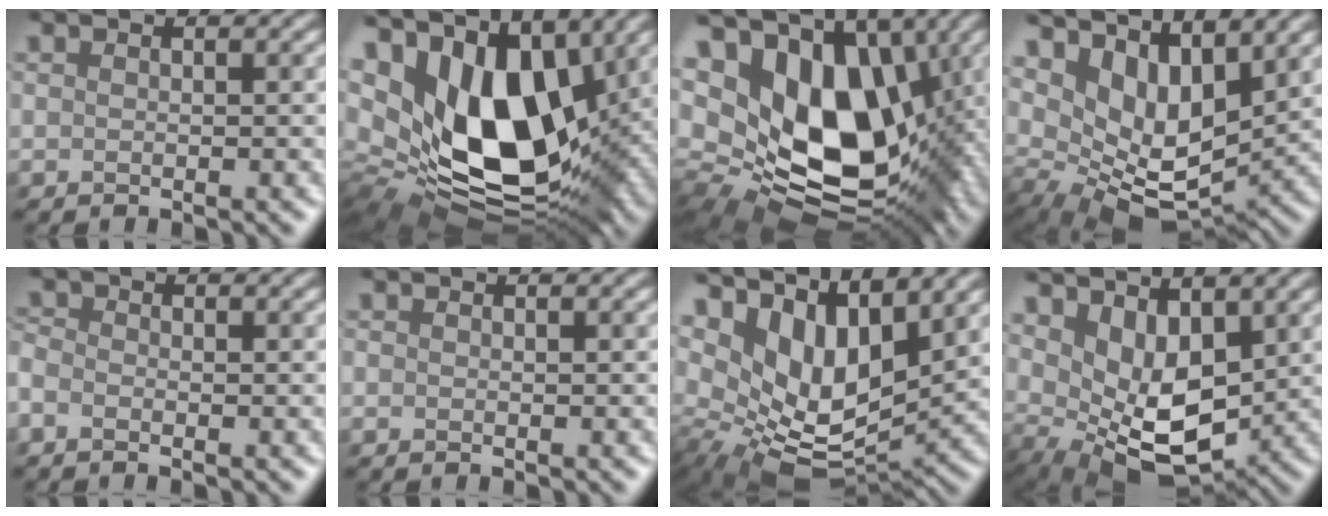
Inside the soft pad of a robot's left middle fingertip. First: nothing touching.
{"total": 16.1, "force": [3.8, 9.4, 12.6], "torque": [-0.235, -0.010, 0.068]}
{"total": 18.9, "force": [3.1, 12.6, 13.8], "torque": [-0.252, -0.016, 0.078]}
{"total": 7.4, "force": [3.9, 3.9, 4.9], "torque": [-0.096, -0.005, 0.076]}
{"total": 2.1, "force": [-1.4, 0.9, 1.1], "torque": [-0.020, 0.008, -0.038]}
{"total": 0.0}
{"total": 9.3, "force": [4.8, 4.2, 6.7], "torque": [-0.131, -0.008, 0.094]}
{"total": 6.8, "force": [1.6, 4.1, 5.2], "torque": [-0.093, -0.019, 0.040]}